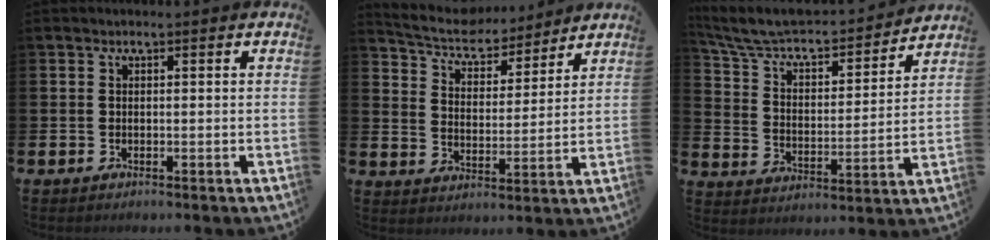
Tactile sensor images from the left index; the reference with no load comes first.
{"total": 6.7, "force": [6.4, 1.6, 1.0], "torque": [-0.052, -0.048, 0.109]}
{"total": 7.7, "force": [7.0, 2.3, 2.4], "torque": [-0.085, -0.052, 0.117]}